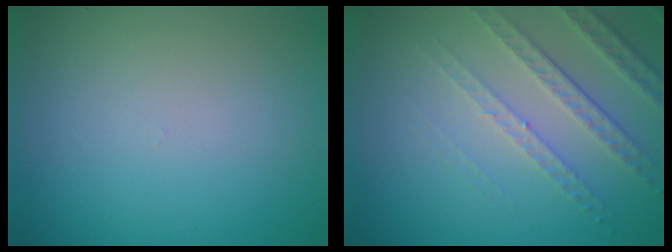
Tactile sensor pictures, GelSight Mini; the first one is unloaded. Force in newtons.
{"total": 4.7, "press": 3.2, "slide": 3.4}